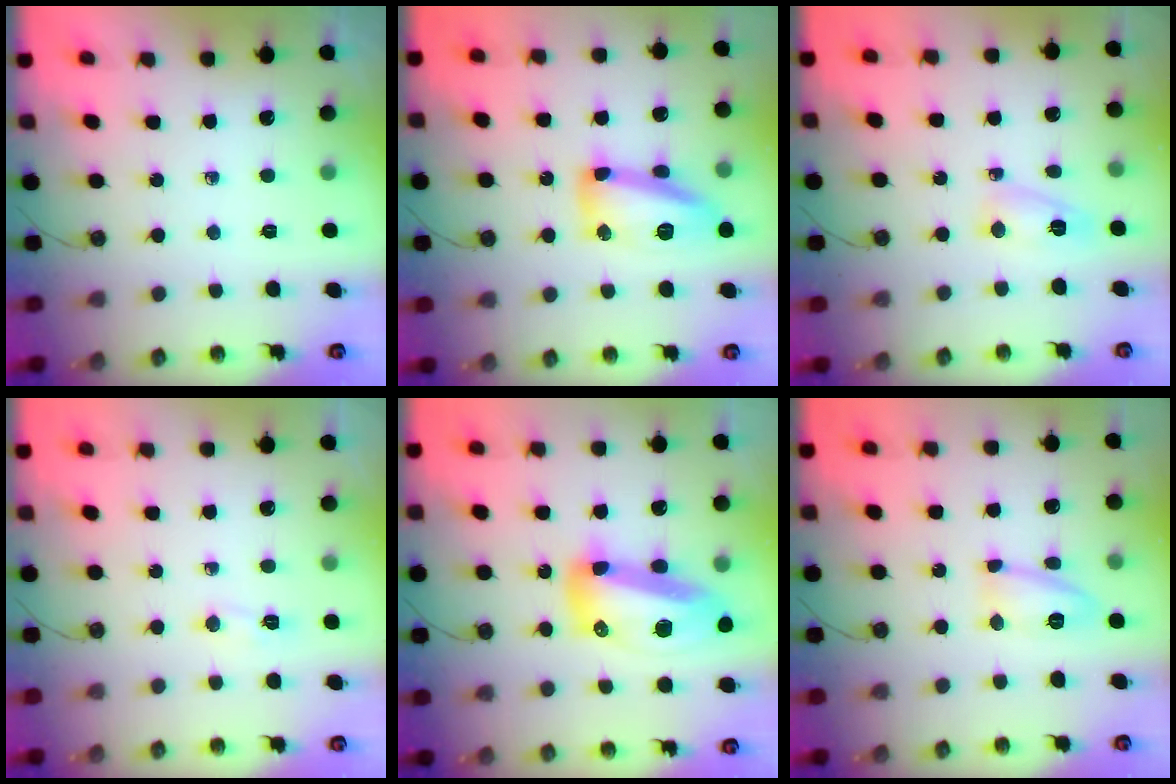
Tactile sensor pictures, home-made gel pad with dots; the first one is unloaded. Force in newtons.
{"total": 15.2, "press": 15.2, "slide": 1.1}
{"total": 4.8, "press": 4.8, "slide": 0.3}
{"total": 5.3, "press": 5.0, "slide": 1.7}
{"total": 18.4, "press": 18.3, "slide": 1.8}
{"total": 10.5, "press": 10.5, "slide": 0.7}